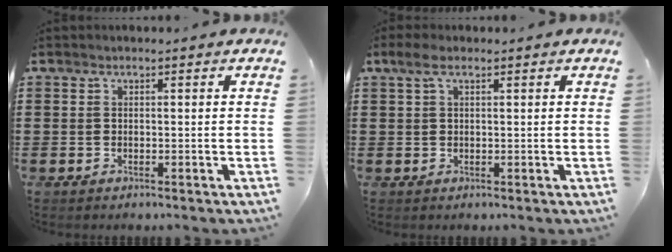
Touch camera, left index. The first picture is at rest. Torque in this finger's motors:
{"motor_torque": [1.56, -0.58, 0.07, 0.05]}